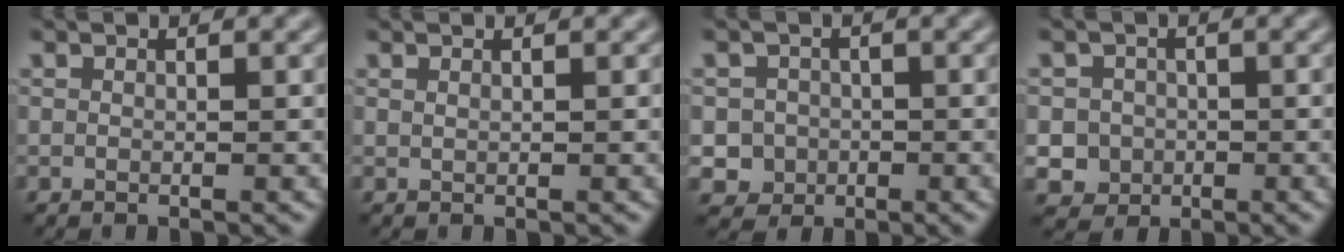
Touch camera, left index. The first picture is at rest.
{"total": 0.0}
{"total": 2.9, "force": [-0.8, 2.8, 0.3], "torque": [0.015, 0.005, -0.022]}
{"total": 3.2, "force": [-0.6, 3.0, 0.6], "torque": [0.006, 0.008, -0.016]}